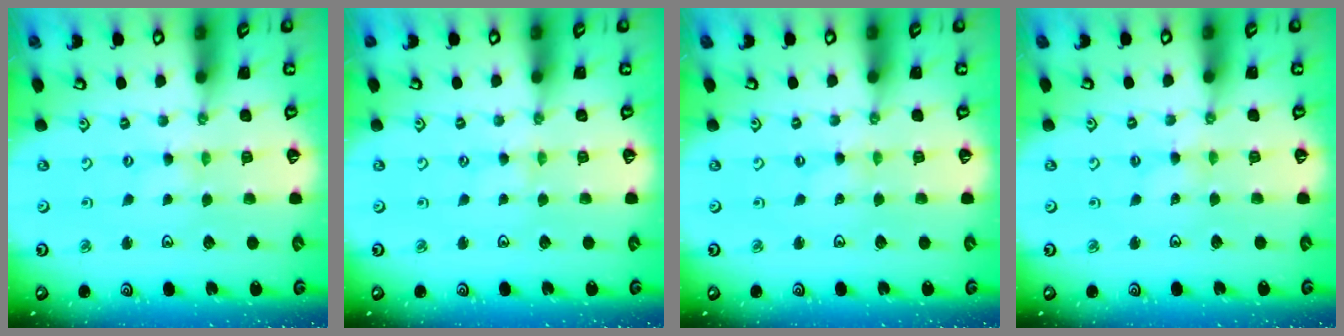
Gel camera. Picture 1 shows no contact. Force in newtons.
{"total": 1.2, "press": 1.2, "slide": 0.3}
{"total": 0.8, "press": 0.7, "slide": 0.2}
{"total": 2.0, "press": 1.9, "slide": 0.3}